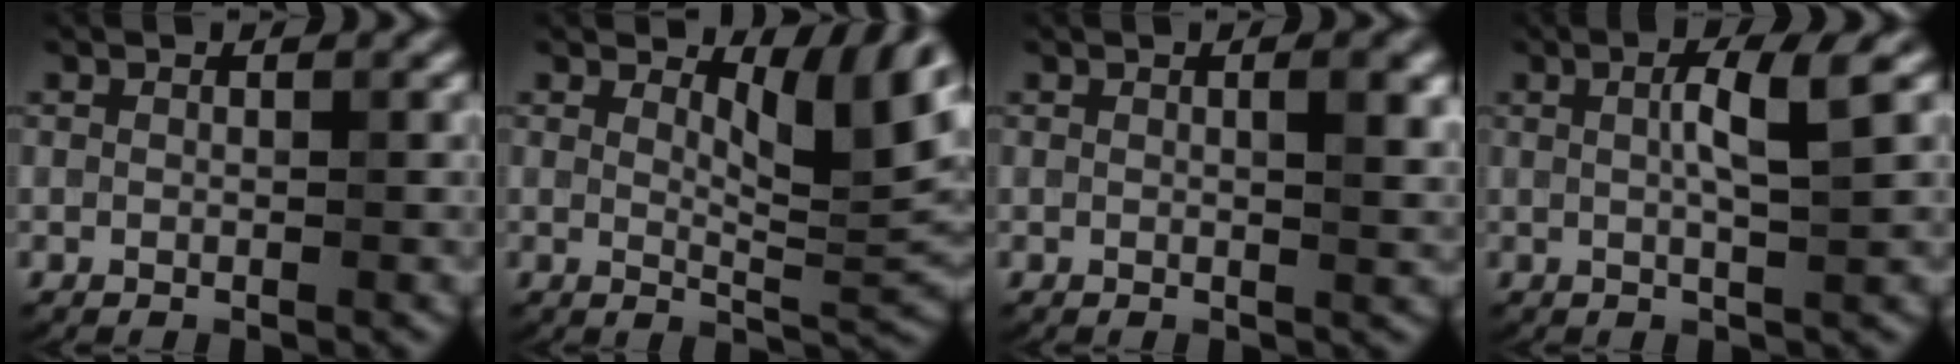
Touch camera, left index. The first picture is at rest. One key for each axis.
{"total": 5.3, "fx": 2.9, "fy": 1.7, "fz": 4.1, "tx": -0.062, "ty": -0.009, "tz": 0.040}
{"total": 2.7, "fx": 0.7, "fy": 0.7, "fz": 2.6, "tx": -0.029, "ty": 0.003, "tz": 0.007}
{"total": 3.8, "fx": 0.8, "fy": 0.7, "fz": 3.7, "tx": -0.058, "ty": 0.004, "tz": 0.009}